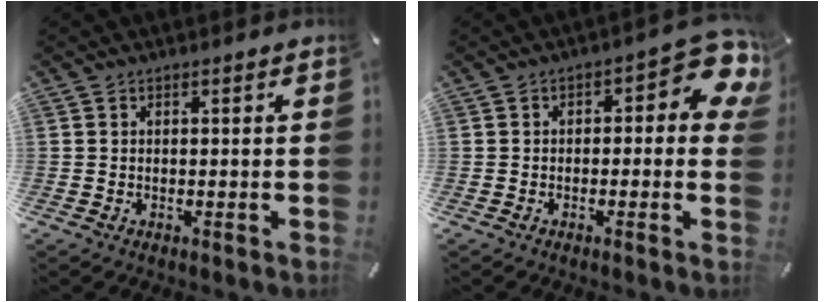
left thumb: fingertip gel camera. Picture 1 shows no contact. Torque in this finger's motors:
{"motor_torque": [0.09, 0.08, 0.41, 0.23, 0.04]}